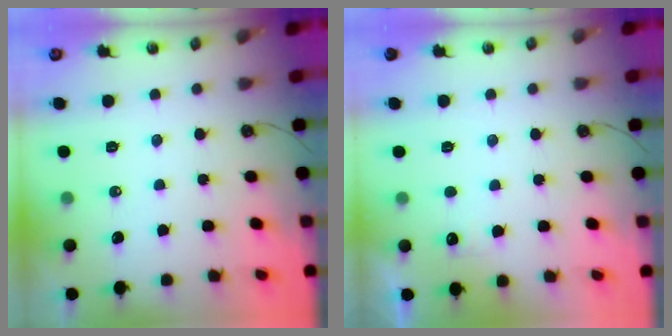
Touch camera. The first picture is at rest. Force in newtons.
{"total": 3.9, "press": 3.7, "slide": 1.1}